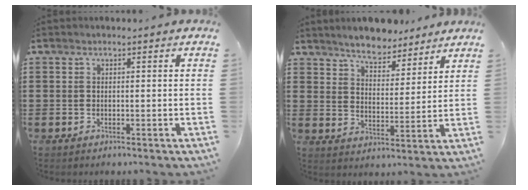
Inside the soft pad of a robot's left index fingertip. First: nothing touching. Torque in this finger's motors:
{"motor_torque": [2.14, 0.00, 0.38, 0.02]}